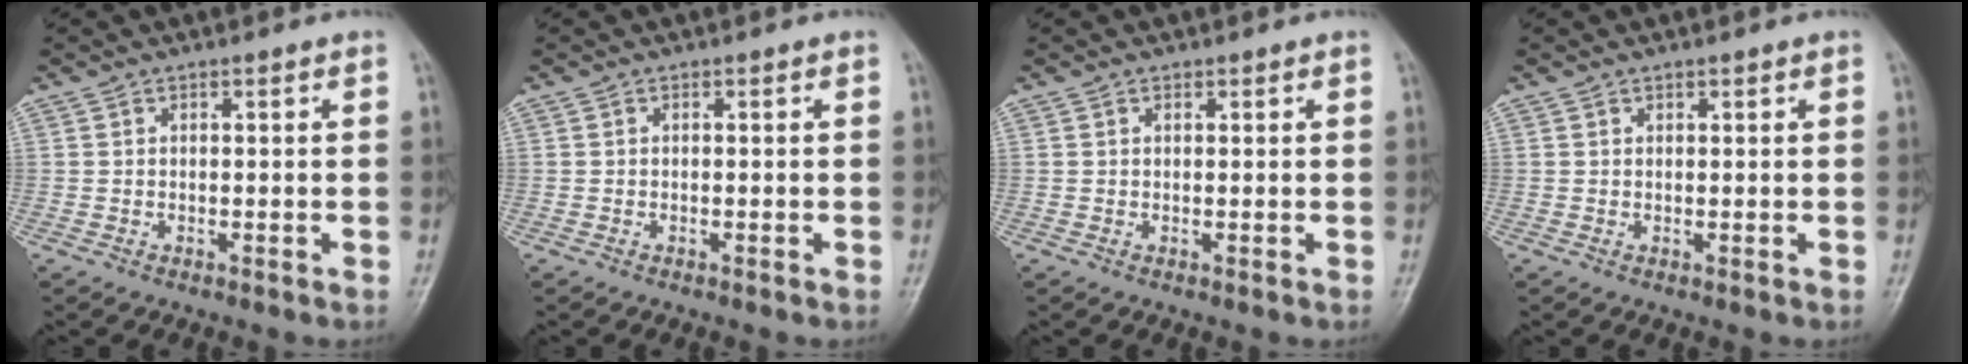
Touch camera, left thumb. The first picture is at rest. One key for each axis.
{"total": 0.0}
{"total": 0.6, "fx": 0.4, "fy": 0.4, "fz": 0.2, "tx": 0.000, "ty": -0.002, "tz": 0.005}
{"total": 0.6, "fx": 0.5, "fy": 0.3, "fz": 0.3, "tx": -0.001, "ty": -0.003, "tz": 0.007}